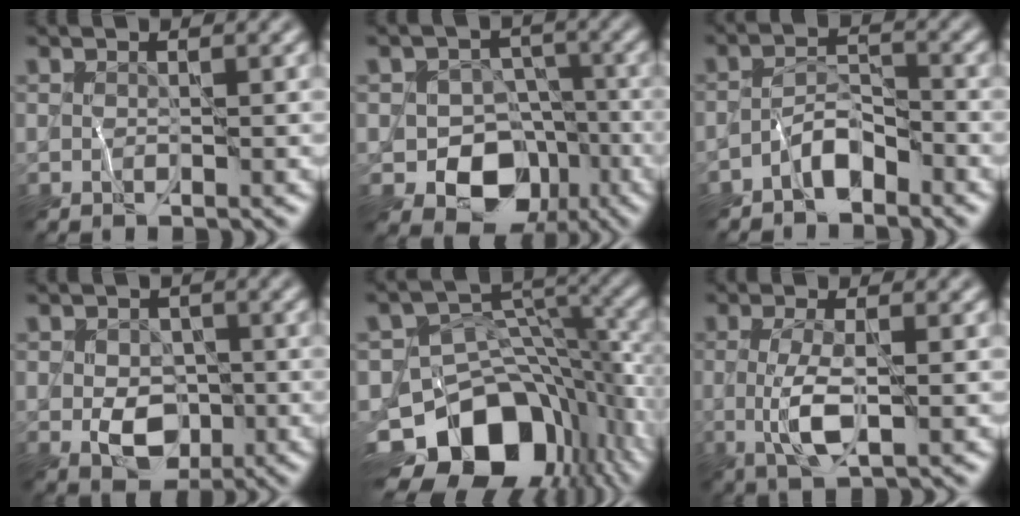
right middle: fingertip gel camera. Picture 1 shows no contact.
{"total": 9.0, "force": [-3.8, 7.2, 3.8], "torque": [-0.030, -0.007, -0.077]}
{"total": 3.0, "force": [-2.2, 1.3, 1.5], "torque": [-0.019, 0.014, -0.048]}
{"total": 3.8, "force": [-0.7, 2.9, 2.4], "torque": [-0.034, -0.006, -0.013]}
{"total": 13.9, "force": [-6.7, 9.2, 8.0], "torque": [-0.142, -0.005, -0.112]}
{"total": 3.6, "force": [-0.1, 0.9, 3.4], "torque": [-0.076, -0.007, -0.005]}